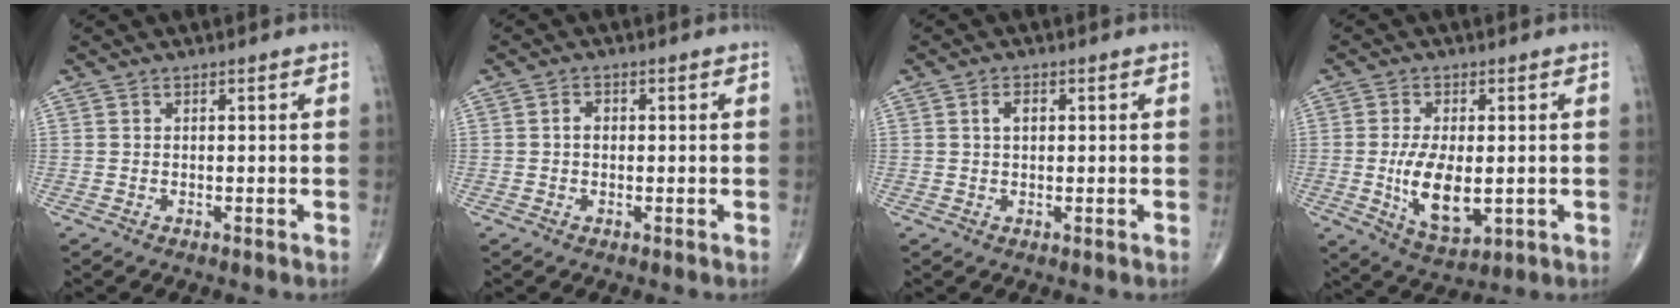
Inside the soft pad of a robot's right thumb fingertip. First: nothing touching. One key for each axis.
{"total": 1.7, "fx": 0.0, "fy": 1.3, "fz": 1.1, "tx": -0.013, "ty": 0.008, "tz": -0.002}
{"total": 2.3, "fx": 0.5, "fy": 1.4, "fz": 1.8, "tx": -0.029, "ty": 0.006, "tz": 0.009}
{"total": 8.5, "fx": -0.9, "fy": 4.3, "fz": 7.3, "tx": -0.120, "ty": -0.018, "tz": -0.005}